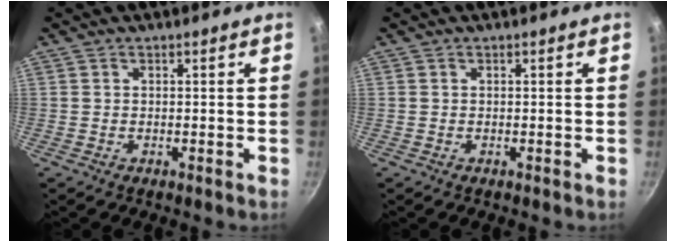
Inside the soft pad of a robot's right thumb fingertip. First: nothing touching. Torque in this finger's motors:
{"motor_torque": [0.16, 0.03, 0.64, -0.02, 0.06]}